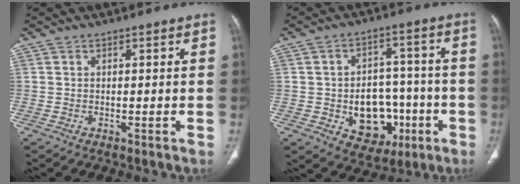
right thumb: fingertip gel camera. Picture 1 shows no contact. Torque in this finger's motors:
{"motor_torque": [2.90, 1.02, 1.21, -0.73, 0.23]}